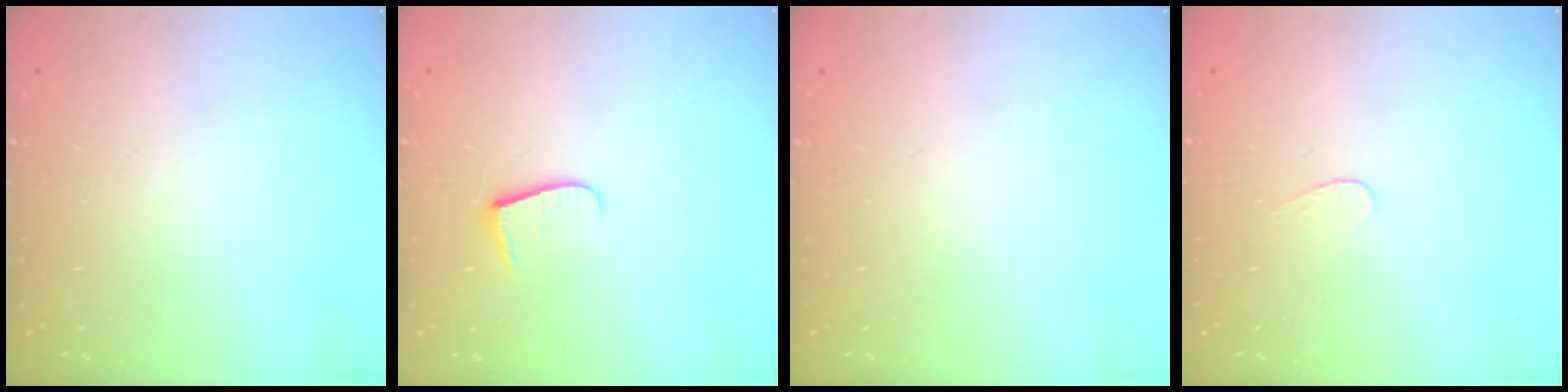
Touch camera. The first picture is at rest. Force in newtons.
{"total": 6.5, "press": 6.5, "slide": 0.8}
{"total": 0.0}
{"total": 3.5, "press": 3.5, "slide": 0.3}